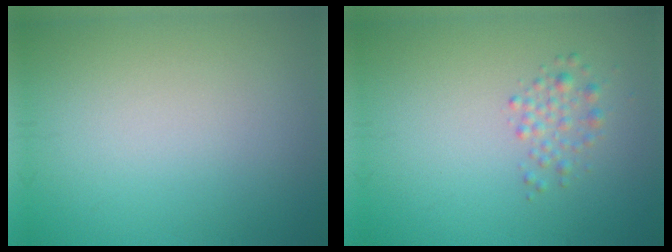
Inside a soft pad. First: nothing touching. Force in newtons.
{"total": 1.6, "press": 1.6, "slide": 0.1}